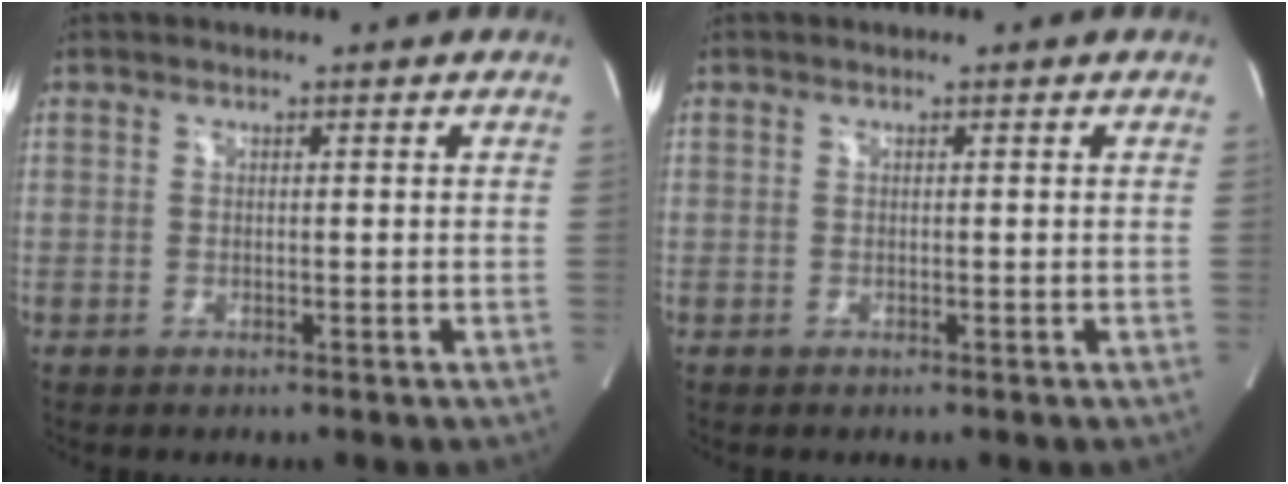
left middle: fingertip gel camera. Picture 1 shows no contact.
{"total": 0.0}